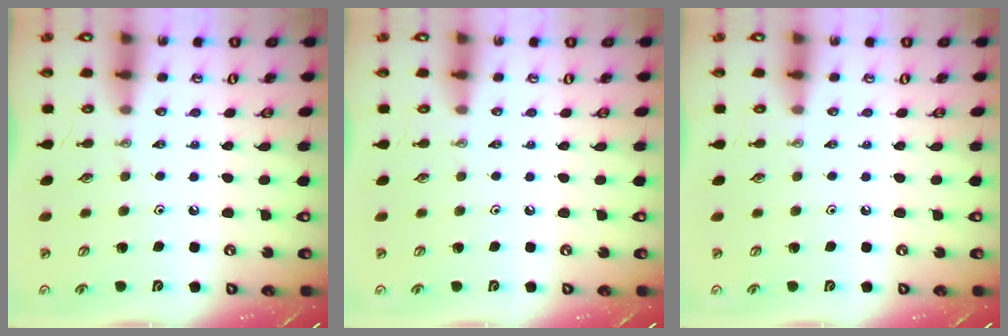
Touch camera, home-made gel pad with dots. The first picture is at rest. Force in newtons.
{"total": 0.0}
{"total": 0.0}